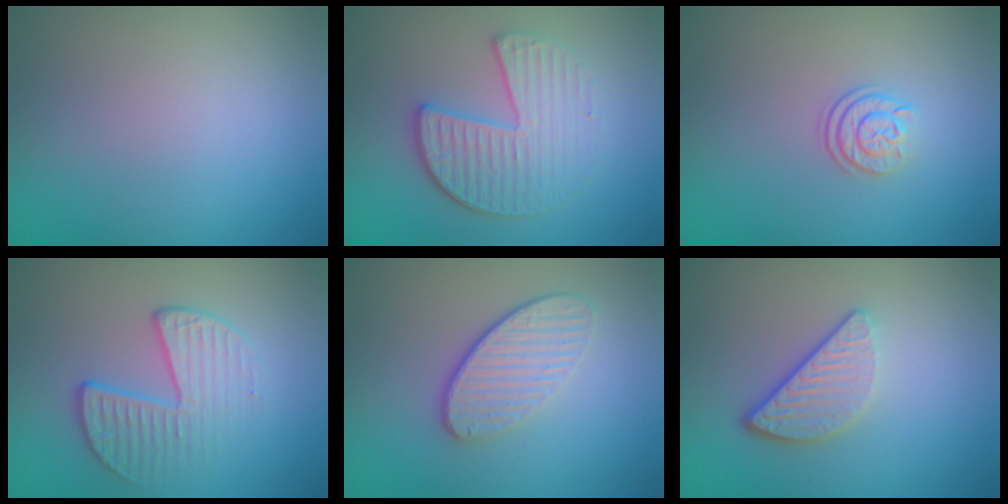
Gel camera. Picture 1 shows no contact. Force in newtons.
{"total": 4.0, "press": 3.6, "slide": 1.9}
{"total": 2.3, "press": 1.7, "slide": 1.6}
{"total": 3.4, "press": 2.9, "slide": 1.8}
{"total": 3.7, "press": 2.9, "slide": 2.3}
{"total": 3.3, "press": 2.6, "slide": 2.0}